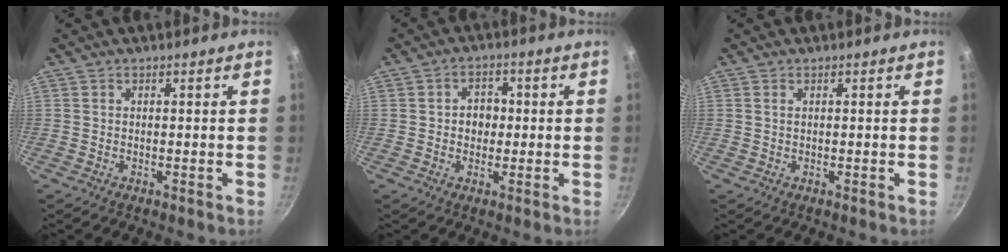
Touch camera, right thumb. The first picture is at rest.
{"total": 4.5, "force": [0.1, 3.7, 2.5], "torque": [-0.011, 0.006, -0.003]}
{"total": 0.6, "force": [0.3, 0.3, 0.4], "torque": [-0.009, 0.001, 0.004]}